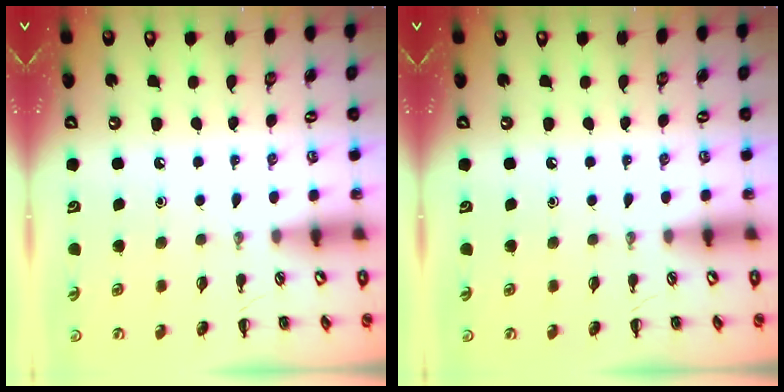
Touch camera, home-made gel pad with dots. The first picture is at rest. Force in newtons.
{"total": 0.0}